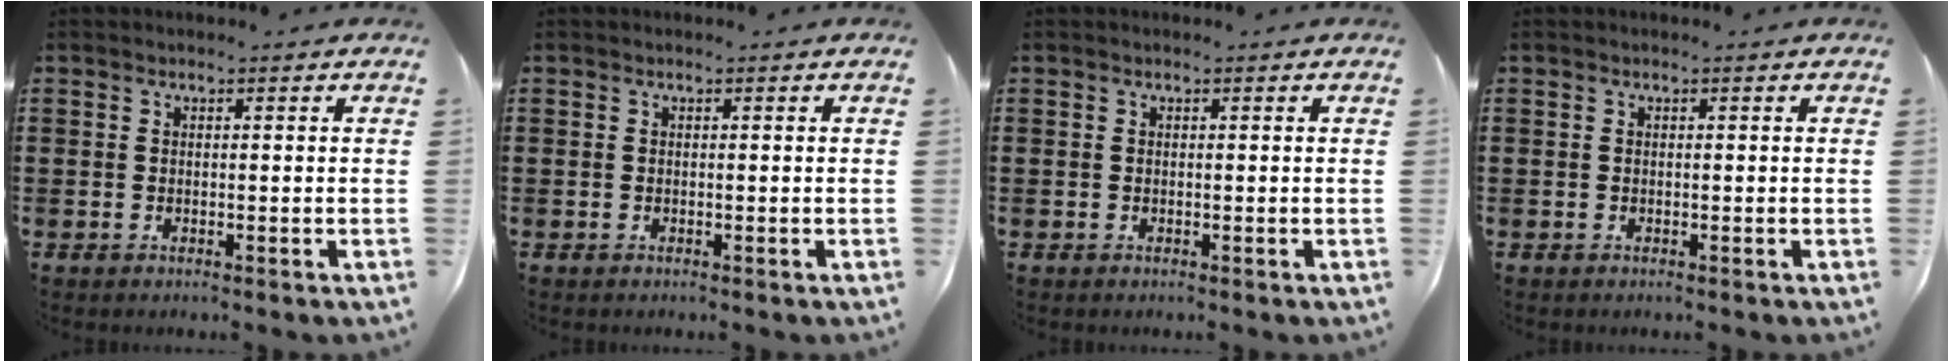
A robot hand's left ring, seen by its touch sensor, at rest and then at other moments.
{"total": 0.0}
{"total": 0.0}
{"total": 0.0}